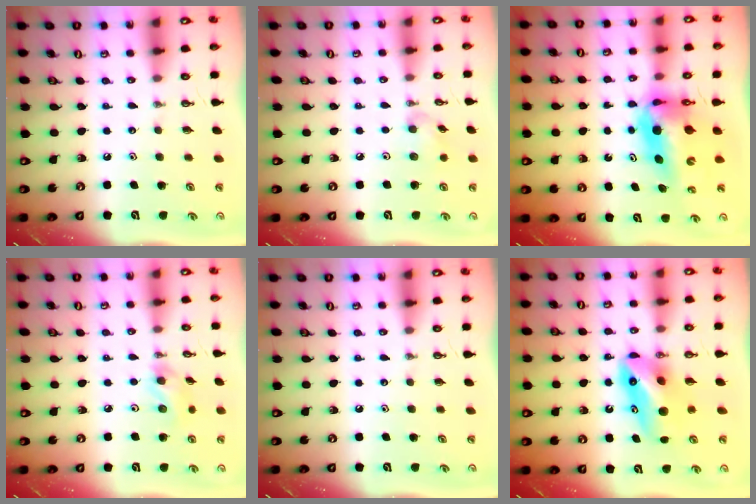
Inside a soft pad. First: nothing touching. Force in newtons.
{"total": 6.5, "press": 6.4, "slide": 0.7}
{"total": 9.7, "press": 9.5, "slide": 1.7}
{"total": 7.5, "press": 7.4, "slide": 0.9}
{"total": 0.0}
{"total": 9.7, "press": 9.6, "slide": 1.4}